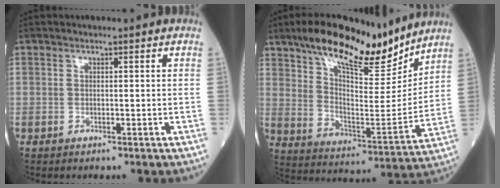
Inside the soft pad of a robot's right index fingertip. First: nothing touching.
{"total": 18.4, "force": [14.2, 4.2, 10.8], "torque": [-0.183, -0.008, 0.245]}